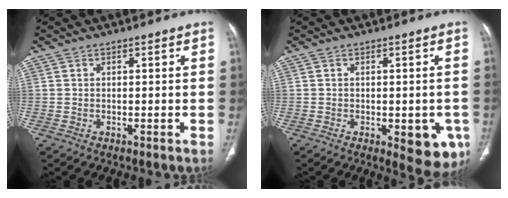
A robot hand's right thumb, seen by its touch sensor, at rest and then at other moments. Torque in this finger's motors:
{"motor_torque": [0.62, 0.95, 0.15, -0.26, 0.14]}